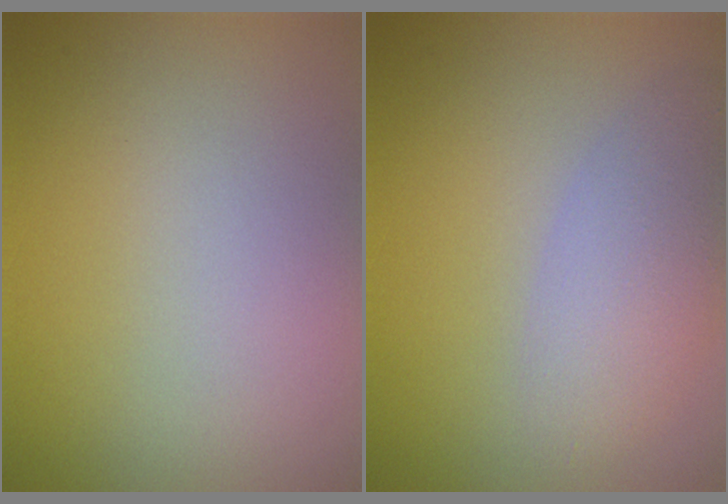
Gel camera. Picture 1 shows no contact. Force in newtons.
{"total": 3.8, "press": 3.8, "slide": 0.3}